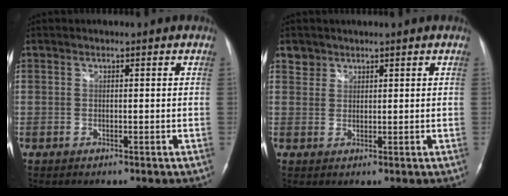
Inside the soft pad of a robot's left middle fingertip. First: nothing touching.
{"total": 2.3, "force": [1.6, 1.6, -0.2], "torque": [0.013, 0.007, 0.023]}